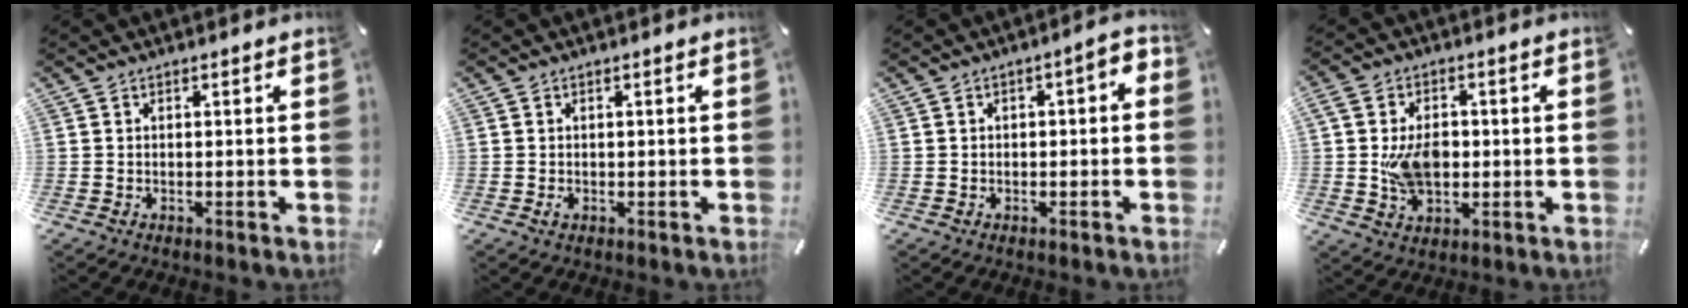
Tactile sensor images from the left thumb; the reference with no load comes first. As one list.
[{"total": 0.8, "force": [-0.3, 0.6, 0.6], "torque": [-0.012, 0.000, -0.005]}, {"total": 3.4, "force": [-1.2, 1.9, 2.6], "torque": [-0.046, 0.017, -0.024]}, {"total": 9.5, "force": [-0.2, 6.9, 6.6], "torque": [-0.115, 0.002, -0.004]}]